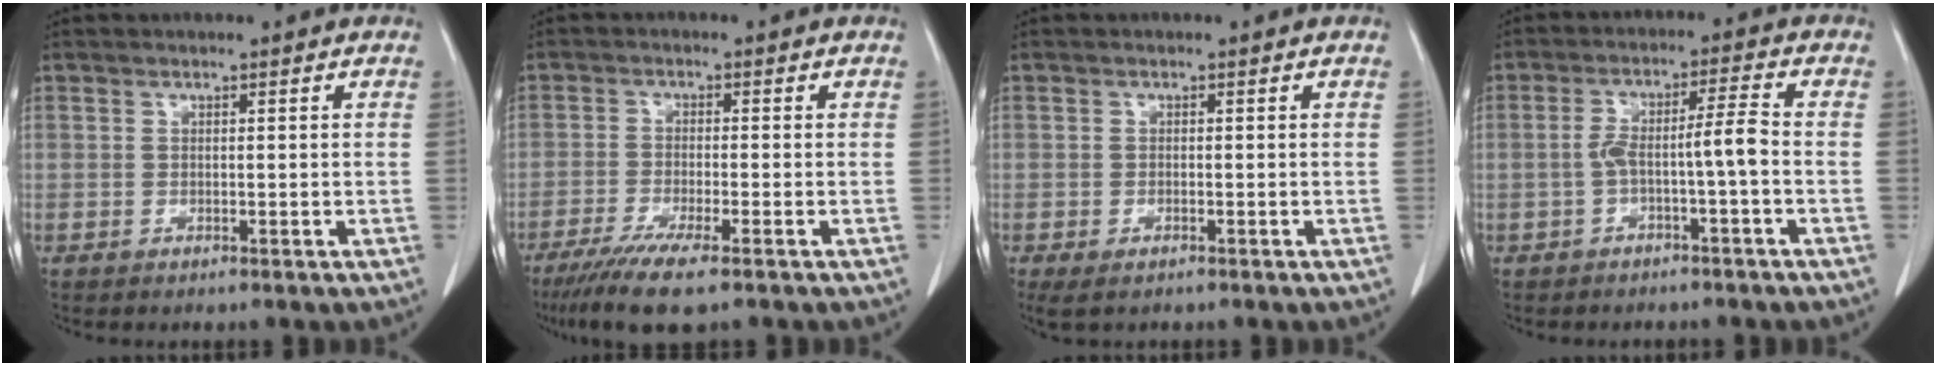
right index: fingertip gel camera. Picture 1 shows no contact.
{"total": 7.7, "force": [-5.3, 0.3, 5.6], "torque": [-0.093, -0.019, -0.086]}
{"total": 2.4, "force": [-1.5, 0.9, 1.6], "torque": [-0.034, -0.006, -0.017]}
{"total": 5.2, "force": [-1.6, -0.2, 5.0], "torque": [-0.094, 0.024, -0.022]}